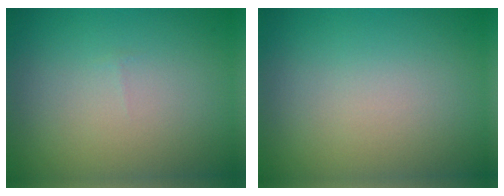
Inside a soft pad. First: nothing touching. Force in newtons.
{"total": 0.0}